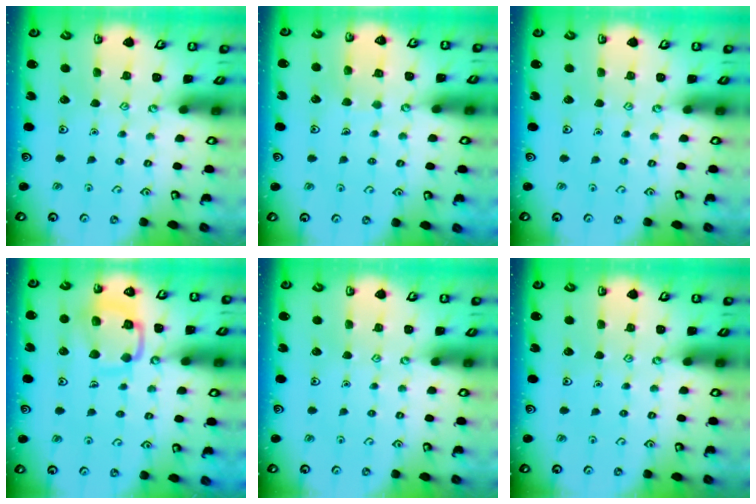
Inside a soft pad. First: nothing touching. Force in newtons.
{"total": 5.9, "press": 5.9, "slide": 0.5}
{"total": 0.0}
{"total": 13.0, "press": 13.0, "slide": 1.4}
{"total": 0.0}
{"total": 0.0}